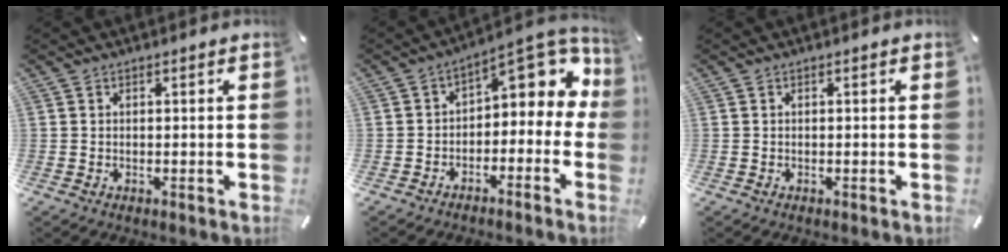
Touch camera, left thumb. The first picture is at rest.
{"total": 8.9, "force": [2.9, 5.5, 6.3], "torque": [-0.077, -0.031, 0.051]}
{"total": 0.0}